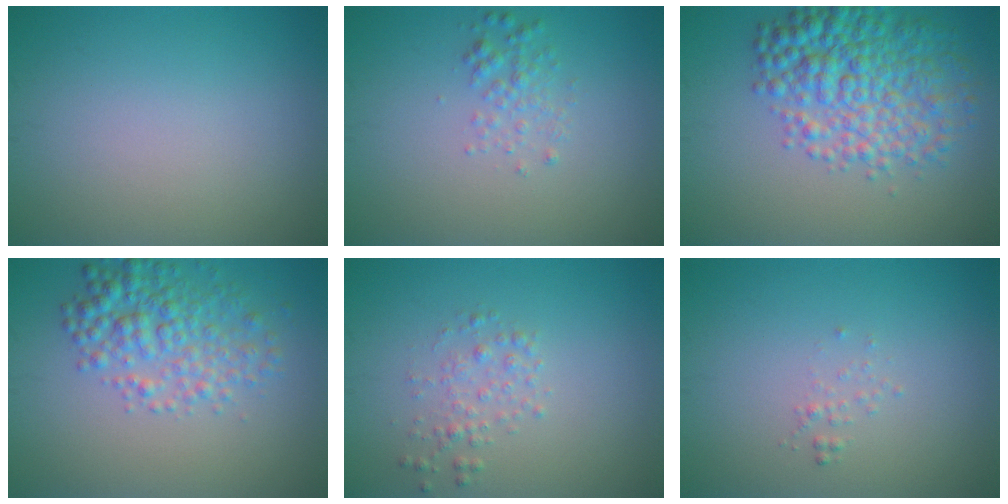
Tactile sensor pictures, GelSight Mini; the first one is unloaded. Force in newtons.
{"total": 1.6, "press": 1.6, "slide": 0.0}
{"total": 7.1, "press": 7.1, "slide": 0.1}
{"total": 4.3, "press": 4.3, "slide": 0.2}
{"total": 1.6, "press": 1.6, "slide": 0.0}
{"total": 0.6, "press": 0.6, "slide": 0.1}